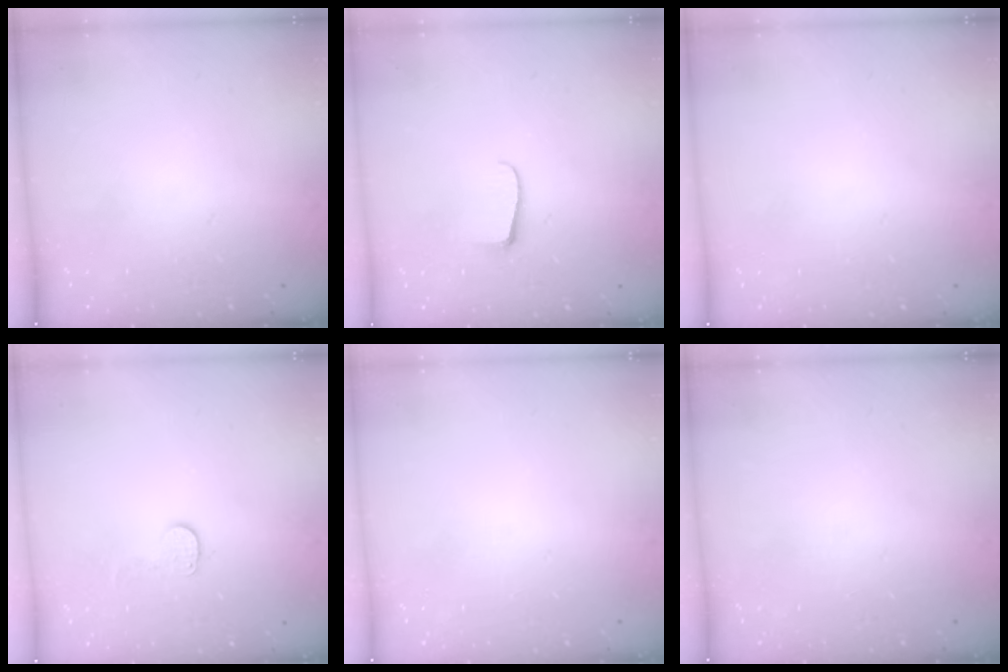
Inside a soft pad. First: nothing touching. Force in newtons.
{"total": 6.0, "press": 5.9, "slide": 0.6}
{"total": 0.0}
{"total": 6.0, "press": 5.9, "slide": 0.5}
{"total": 0.0}
{"total": 0.0}